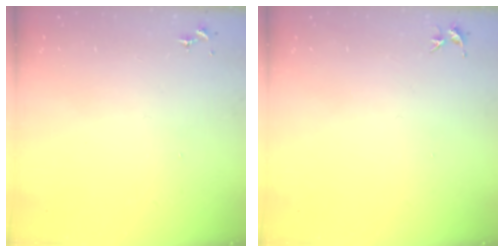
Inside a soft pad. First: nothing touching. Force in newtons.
{"total": 3.3, "press": 3.3, "slide": 0.4}